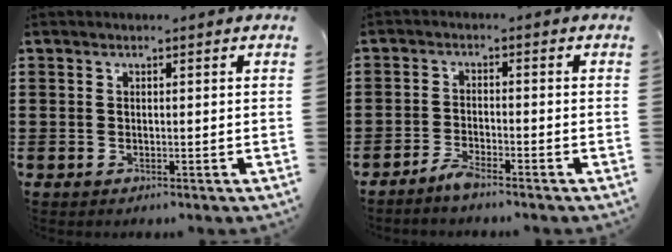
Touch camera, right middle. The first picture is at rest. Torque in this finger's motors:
{"motor_torque": [-0.45, 0.05, 0.06, -0.01]}